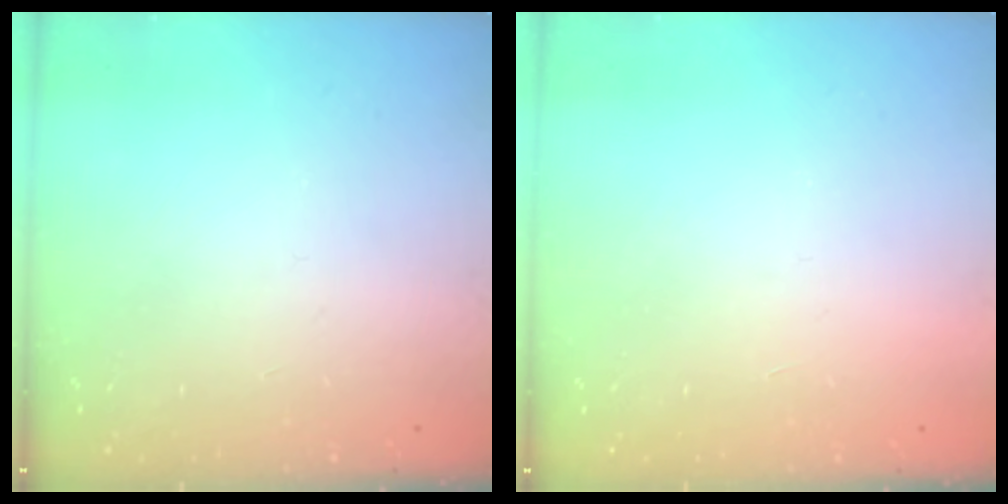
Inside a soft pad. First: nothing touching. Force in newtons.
{"total": 1.5, "press": 1.5, "slide": 0.1}